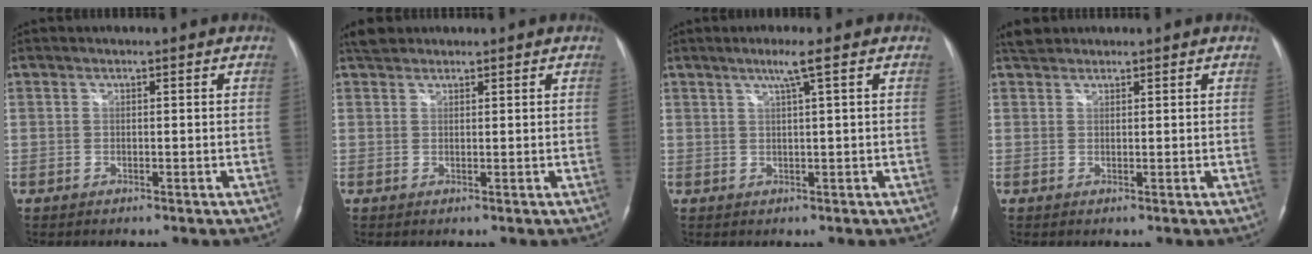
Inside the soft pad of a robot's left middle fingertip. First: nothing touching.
{"total": 2.3, "force": [2.0, 1.0, 0.3], "torque": [-0.011, 0.016, 0.034]}
{"total": 2.9, "force": [1.4, -0.7, 2.4], "torque": [-0.048, -0.002, 0.027]}
{"total": 2.0, "force": [1.8, 0.8, 0.1], "torque": [-0.007, 0.015, 0.032]}